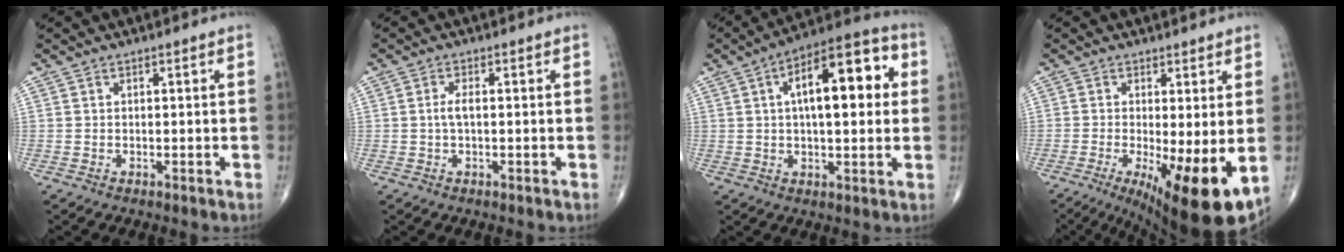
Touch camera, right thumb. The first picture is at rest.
{"total": 2.1, "force": [-0.1, 0.8, 1.9], "torque": [-0.043, 0.003, -0.002]}
{"total": 17.0, "force": [3.5, 7.1, 15.1], "torque": [-0.195, 0.023, 0.043]}
{"total": 13.3, "force": [-3.1, 3.4, 12.4], "torque": [-0.177, -0.023, -0.034]}